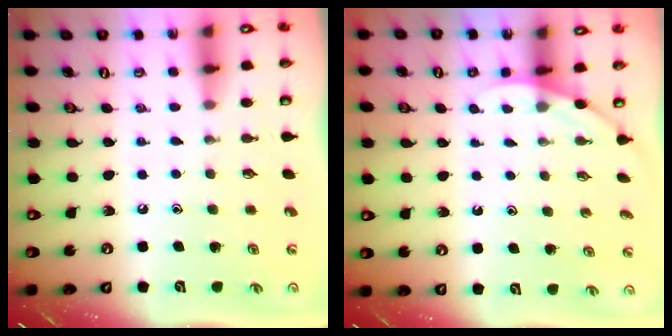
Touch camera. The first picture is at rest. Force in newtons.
{"total": 2.0, "press": 2.0, "slide": 0.0}